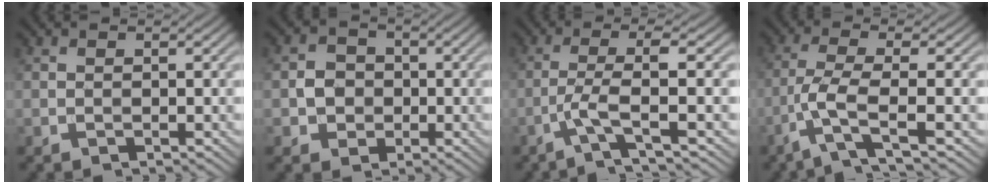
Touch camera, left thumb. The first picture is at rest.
{"total": 3.6, "force": [-0.6, 3.2, 1.4], "torque": [-0.022, -0.002, -0.021]}
{"total": 4.0, "force": [-1.6, 0.1, 3.7], "torque": [-0.068, 0.013, -0.052]}
{"total": 5.1, "force": [-2.3, 0.7, 4.5], "torque": [-0.091, 0.004, -0.065]}